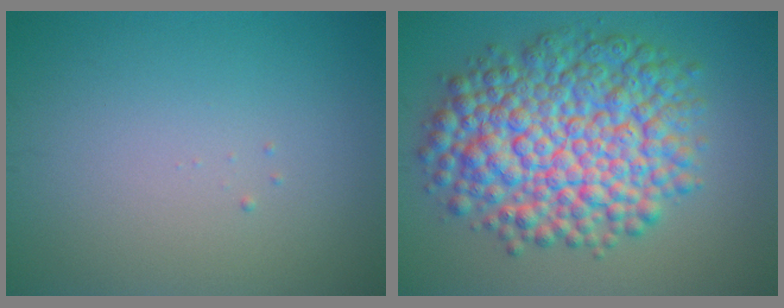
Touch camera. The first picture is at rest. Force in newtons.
{"total": 11.4, "press": 11.4, "slide": 0.2}